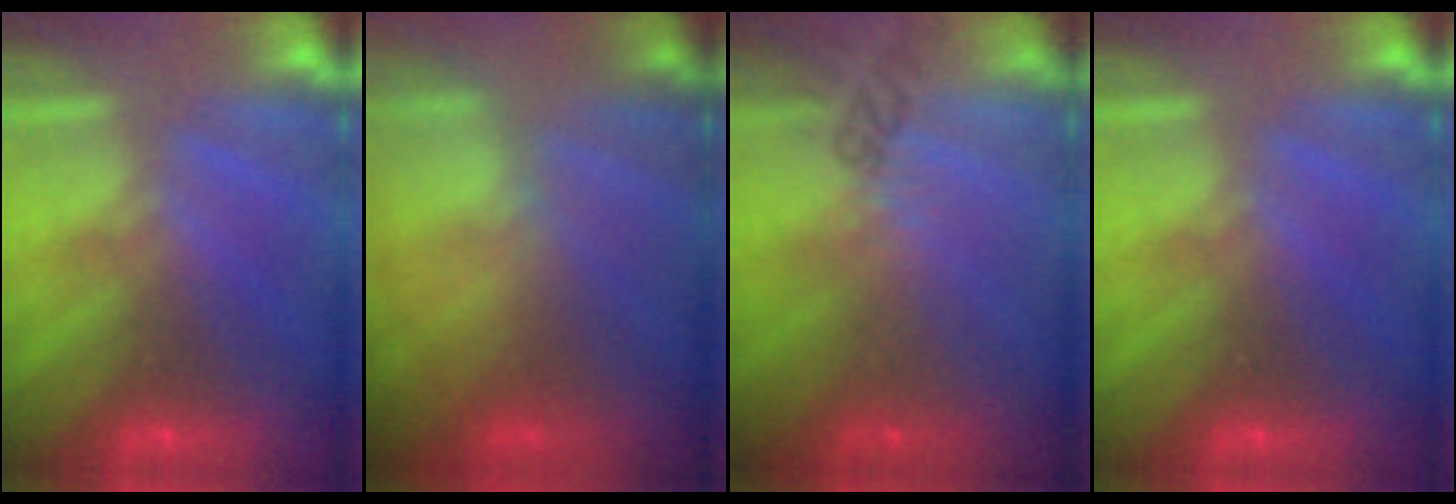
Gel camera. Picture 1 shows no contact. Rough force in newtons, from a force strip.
{"total": 8.4}
{"total": 2.4}
{"total": 0.0}